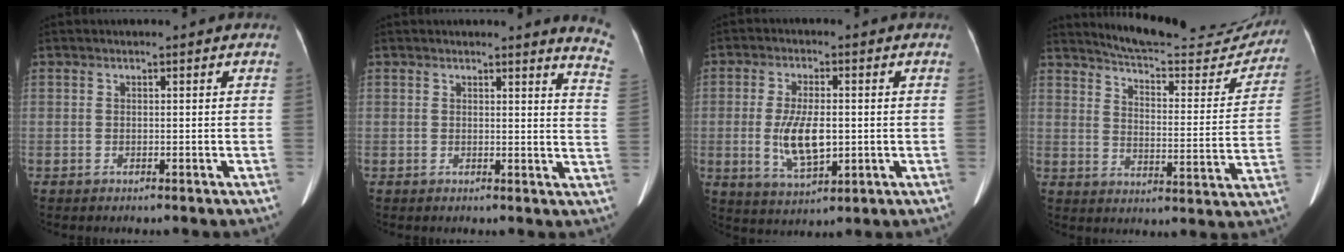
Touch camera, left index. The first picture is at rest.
{"total": 6.7, "force": [6.2, -0.5, 2.2], "torque": [-0.019, -0.065, 0.035]}
{"total": 8.1, "force": [-0.8, 3.1, 7.5], "torque": [-0.151, -0.005, -0.008]}
{"total": 20.1, "force": [19.2, 3.1, 5.4], "torque": [-0.068, -0.051, 0.244]}